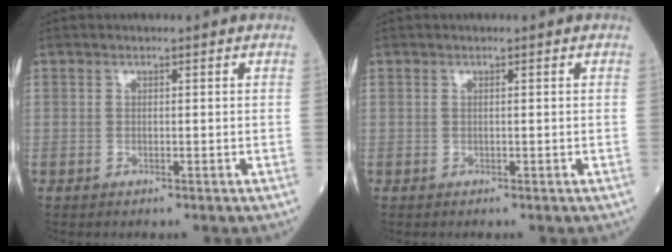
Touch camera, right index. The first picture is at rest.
{"total": 0.0}